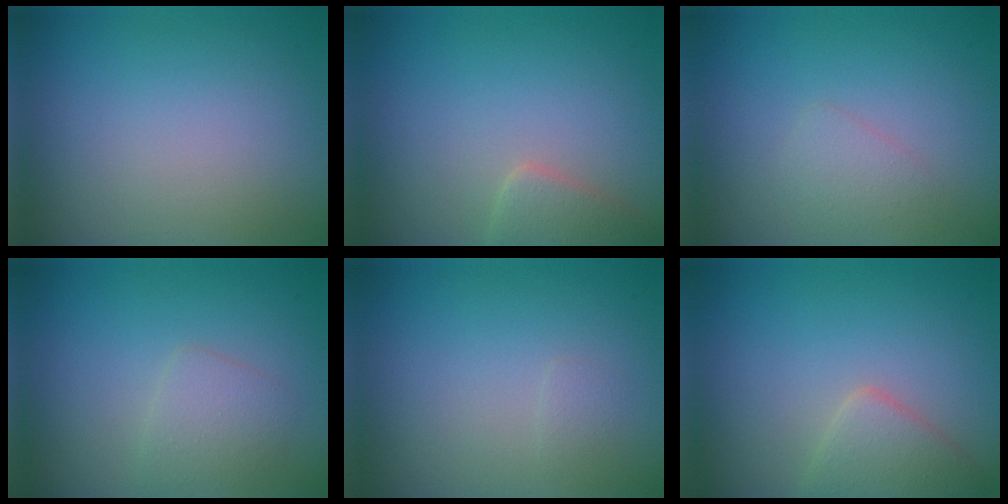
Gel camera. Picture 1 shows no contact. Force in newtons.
{"total": 2.3, "press": 2.3, "slide": 0.1}
{"total": 1.3, "press": 1.3, "slide": 0.0}
{"total": 1.9, "press": 1.9, "slide": 0.0}
{"total": 0.6, "press": 0.6, "slide": 0.1}
{"total": 2.8, "press": 2.8, "slide": 0.2}